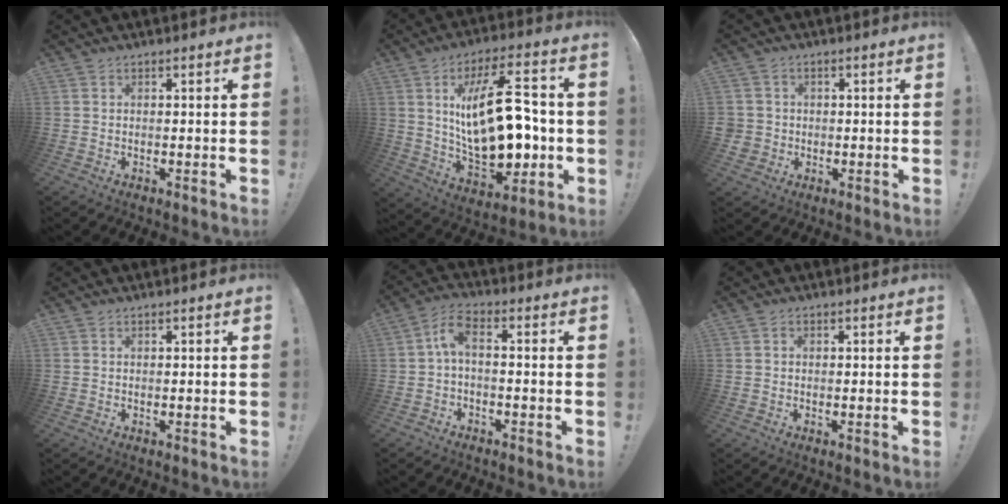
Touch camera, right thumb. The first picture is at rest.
{"total": 25.2, "force": [1.0, 12.4, 21.9], "torque": [-0.376, -0.006, 0.017]}
{"total": 3.6, "force": [-0.3, 3.5, 0.9], "torque": [-0.014, 0.006, -0.003]}
{"total": 0.0}
{"total": 5.9, "force": [-0.3, 2.0, 5.5], "torque": [-0.115, 0.001, -0.008]}
{"total": 0.6, "force": [0.1, 0.6, 0.1], "torque": [-0.008, 0.005, 0.003]}